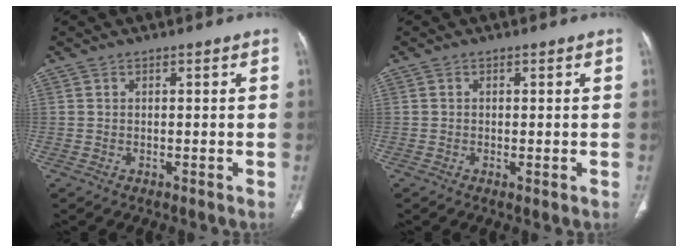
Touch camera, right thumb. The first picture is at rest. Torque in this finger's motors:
{"motor_torque": [-0.08, 0.10, -0.23, 0.00, 0.00]}